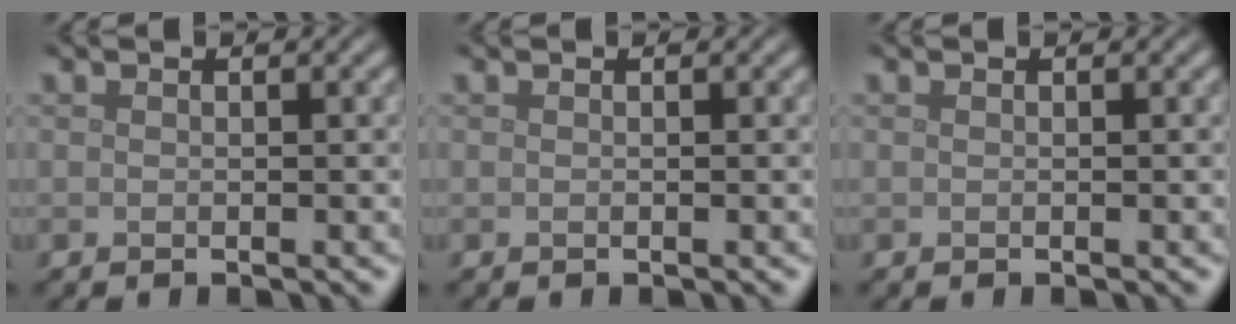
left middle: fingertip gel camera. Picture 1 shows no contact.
{"total": 0.0}
{"total": 0.0}